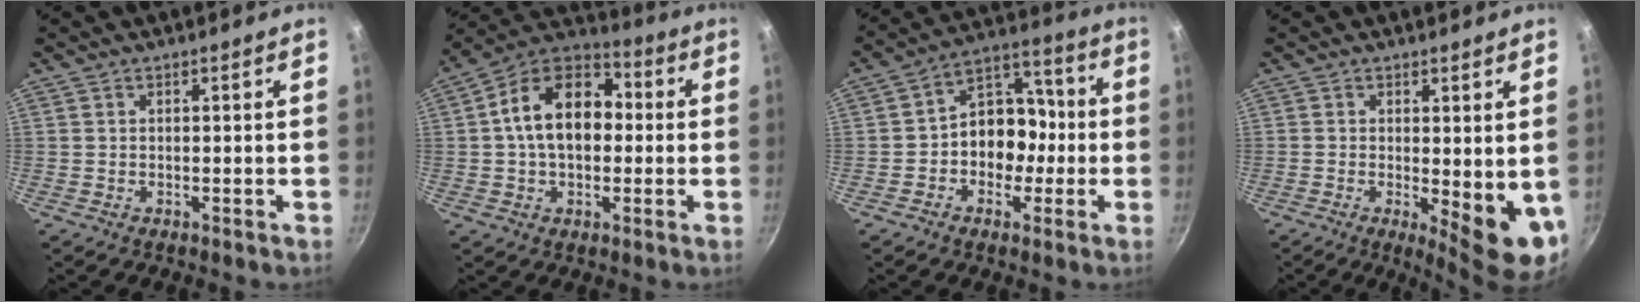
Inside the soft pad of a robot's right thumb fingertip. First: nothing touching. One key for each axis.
{"total": 16.2, "fx": 1.0, "fy": 10.9, "fz": 11.9, "tx": -0.162, "ty": 0.037, "tz": -0.005}
{"total": 11.5, "fx": -1.8, "fy": 9.1, "fz": 6.7, "tx": -0.035, "ty": 0.050, "tz": -0.042}
{"total": 8.4, "fx": -0.7, "fy": 2.8, "fz": 7.9, "tx": -0.095, "ty": -0.015, "tz": -0.002}